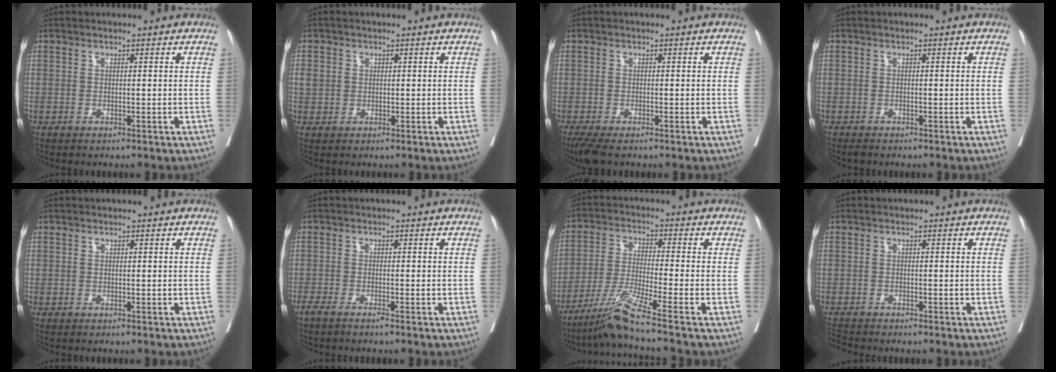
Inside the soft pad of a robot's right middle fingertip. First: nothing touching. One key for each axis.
{"total": 2.2, "fx": 0.4, "fy": 2.0, "fz": 0.9, "tx": -0.018, "ty": 0.007, "tz": 0.011}
{"total": 4.4, "fx": -3.2, "fy": 1.2, "fz": 2.7, "tx": -0.050, "ty": -0.015, "tz": -0.055}
{"total": 1.1, "fx": -1.0, "fy": 0.3, "fz": 0.3, "tx": -0.011, "ty": -0.004, "tz": -0.016}
{"total": 0.0}
{"total": 2.1, "fx": -1.6, "fy": -0.1, "fz": 1.2, "tx": -0.016, "ty": -0.002, "tz": -0.025}
{"total": 8.0, "fx": -6.1, "fy": -2.5, "fz": 4.5, "tx": -0.091, "ty": -0.031, "tz": -0.116}
{"total": 1.6, "fx": -1.5, "fy": -0.4, "fz": -0.2, "tx": -0.006, "ty": -0.014, "tz": -0.030}